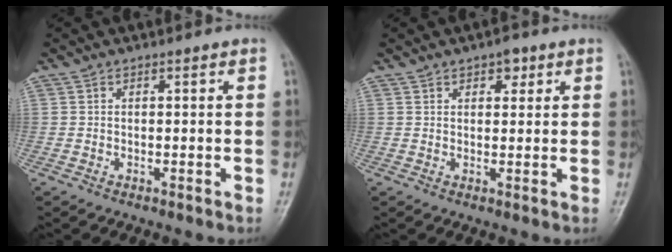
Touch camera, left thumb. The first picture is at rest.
{"total": 3.1, "force": [1.7, 1.7, 1.9], "torque": [-0.010, -0.004, 0.021]}